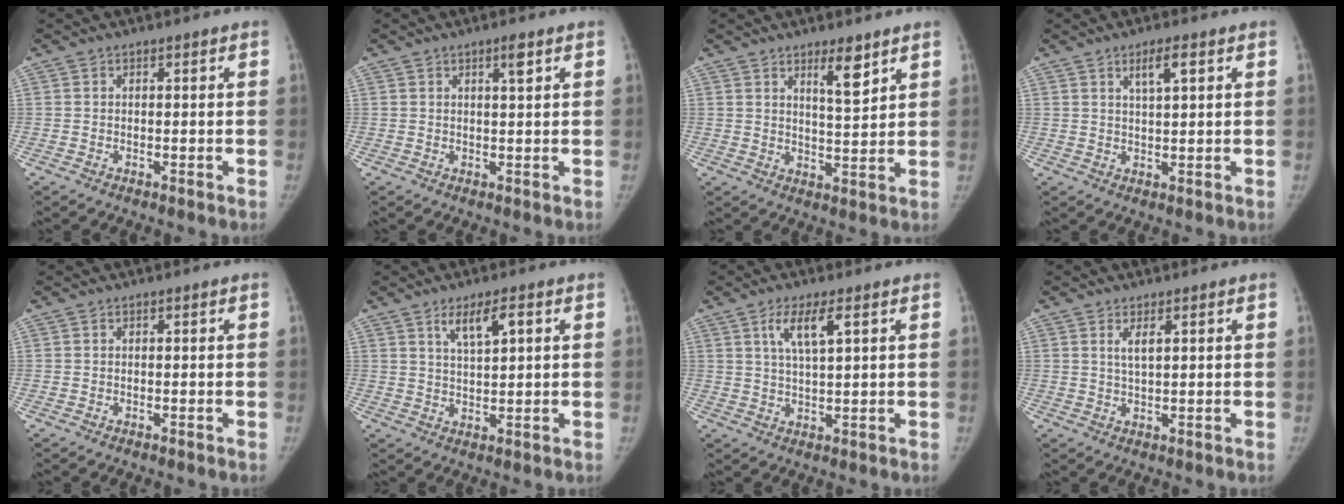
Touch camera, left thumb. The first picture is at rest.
{"total": 2.2, "force": [1.2, 0.2, 1.8], "torque": [-0.031, -0.006, 0.020]}
{"total": 5.9, "force": [3.8, 1.4, 4.3], "torque": [-0.058, -0.032, 0.063]}
{"total": 4.1, "force": [2.0, 0.8, 3.4], "torque": [-0.059, -0.009, 0.037]}
{"total": 0.0}
{"total": 5.3, "force": [2.6, 1.5, 4.4], "torque": [-0.076, -0.010, 0.050]}
{"total": 5.9, "force": [2.7, 1.3, 5.1], "torque": [-0.096, -0.010, 0.055]}
{"total": 2.3, "force": [1.1, 0.5, 2.0], "torque": [-0.039, -0.009, 0.023]}